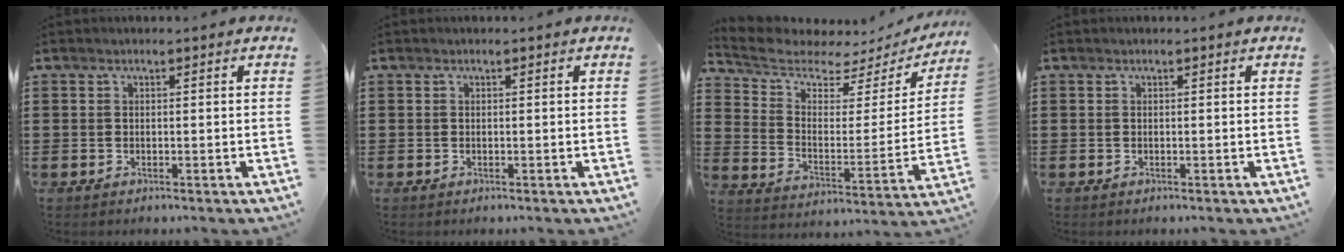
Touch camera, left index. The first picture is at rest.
{"total": 0.0}
{"total": 6.3, "force": [5.3, 2.4, 2.3], "torque": [-0.076, -0.036, 0.090]}
{"total": 0.0}